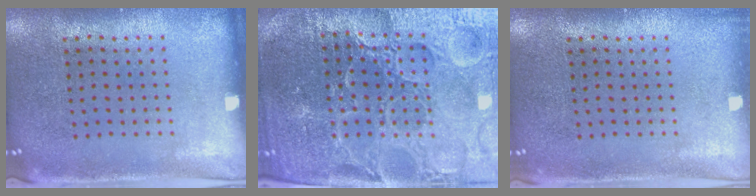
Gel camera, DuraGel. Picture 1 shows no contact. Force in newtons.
{"total": 5.5, "press": 5.1, "slide": 2.1}
{"total": 0.7, "press": 0.7, "slide": 0.0}